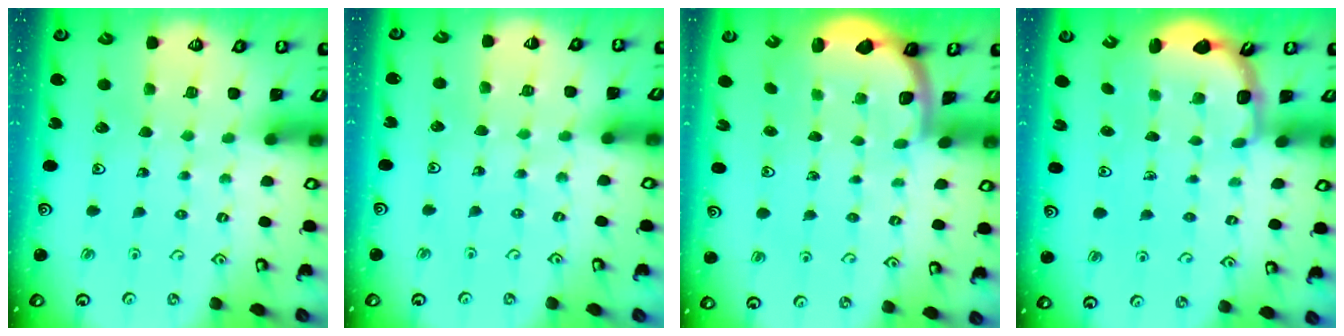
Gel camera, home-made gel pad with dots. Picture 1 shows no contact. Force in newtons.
{"total": 3.2, "press": 3.1, "slide": 0.4}
{"total": 2.0, "press": 1.9, "slide": 0.5}
{"total": 3.4, "press": 2.4, "slide": 2.4}